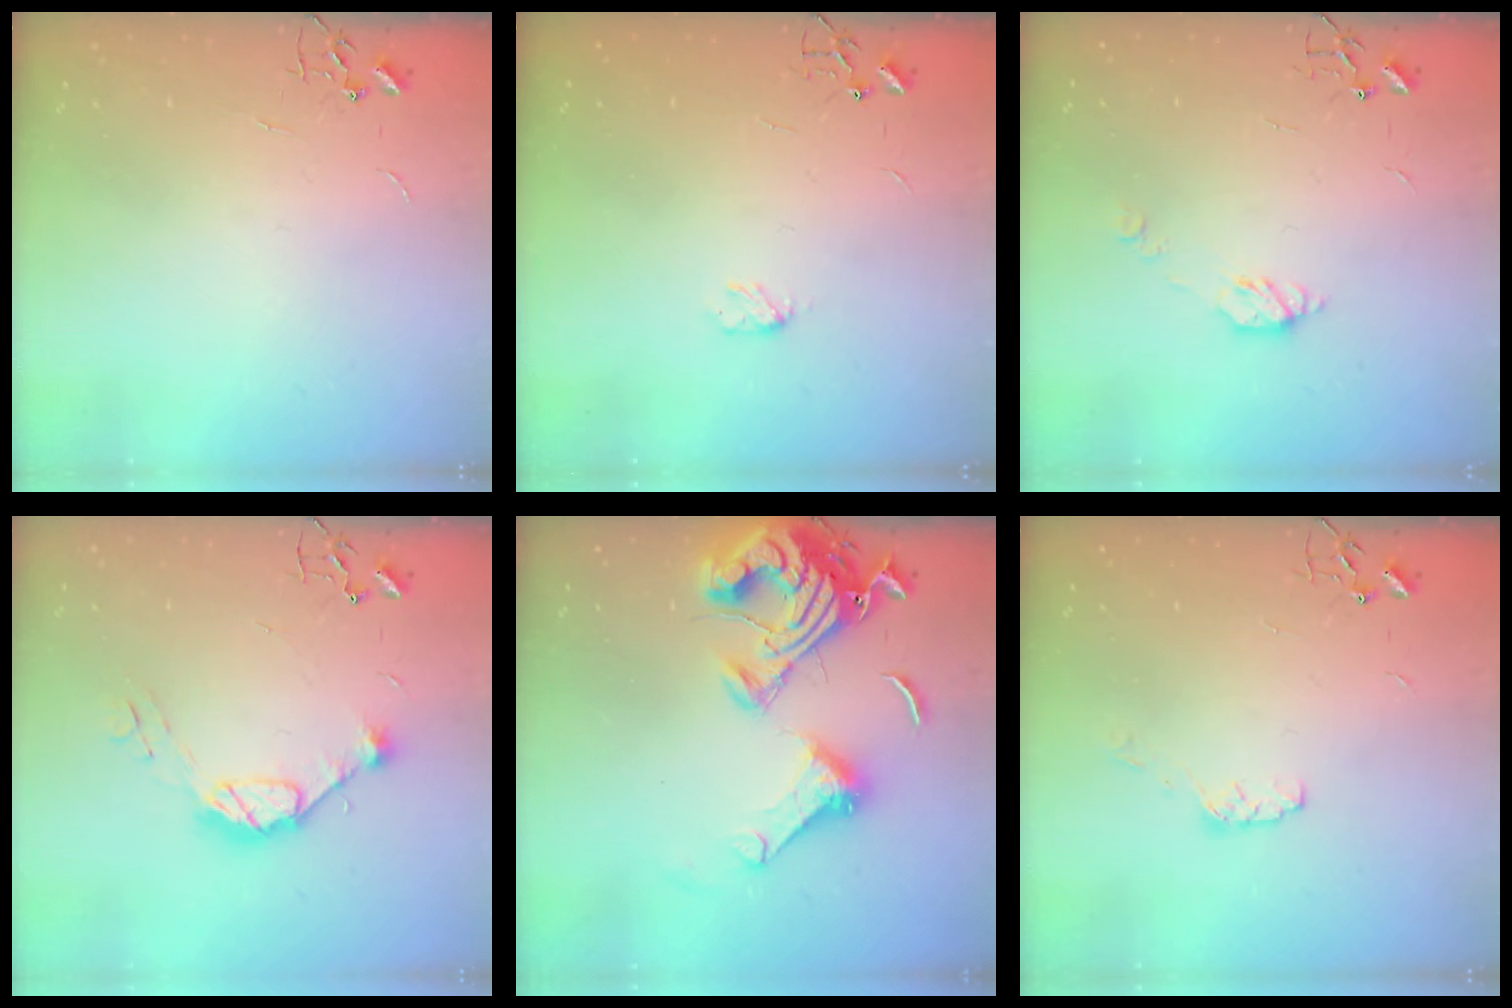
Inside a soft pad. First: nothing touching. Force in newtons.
{"total": 3.9, "press": 3.9, "slide": 0.4}
{"total": 6.4, "press": 6.4, "slide": 0.6}
{"total": 10.2, "press": 10.2, "slide": 1.1}
{"total": 19.7, "press": 19.6, "slide": 2.2}
{"total": 4.3, "press": 4.3, "slide": 0.7}